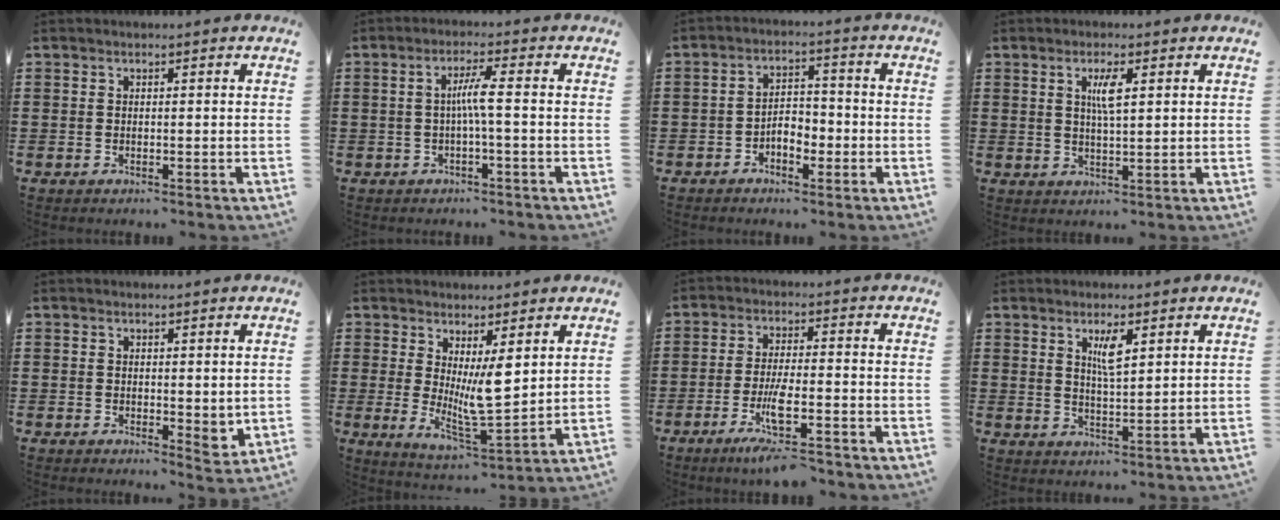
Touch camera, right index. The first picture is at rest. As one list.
[{"total": 3.9, "force": [-0.5, -0.1, 3.8], "torque": [-0.072, -0.002, -0.013]}, {"total": 4.0, "force": [-1.9, 2.1, 2.8], "torque": [-0.052, 0.006, -0.037]}, {"total": 3.4, "force": [1.1, 0.7, 3.1], "torque": [-0.064, 0.006, 0.016]}, {"total": 2.1, "force": [1.0, 1.1, 1.5], "torque": [-0.021, -0.002, 0.018]}, {"total": 7.5, "force": [2.6, 1.9, 6.7], "torque": [-0.121, -0.035, 0.041]}, {"total": 6.5, "force": [-4.2, 0.8, 4.9], "torque": [-0.106, -0.016, -0.082]}, {"total": 3.8, "force": [1.9, 1.0, 3.2], "torque": [-0.060, 0.003, 0.028]}]